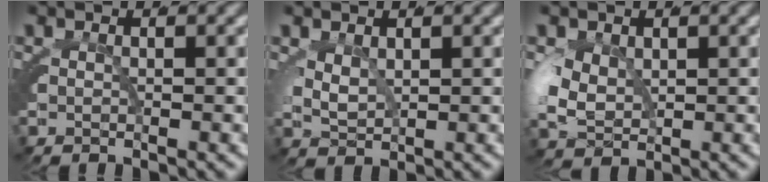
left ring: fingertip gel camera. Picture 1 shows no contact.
{"total": 2.2, "force": [1.2, 1.3, 1.3], "torque": [-0.040, -0.019, 0.037]}
{"total": 4.0, "force": [0.1, 3.0, 2.7], "torque": [-0.083, -0.027, 0.024]}